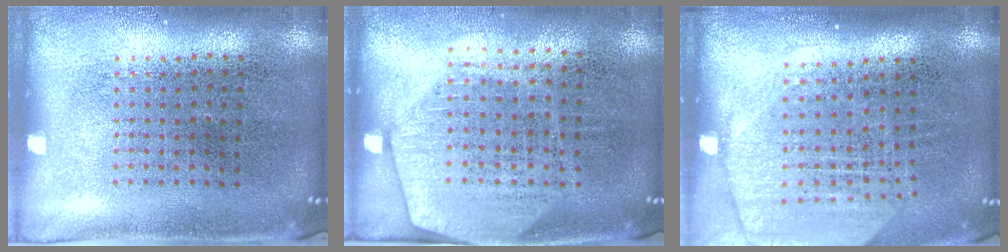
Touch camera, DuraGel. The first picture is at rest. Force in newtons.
{"total": 1.9, "press": 1.7, "slide": 0.9}
{"total": 1.9, "press": 1.6, "slide": 1.0}